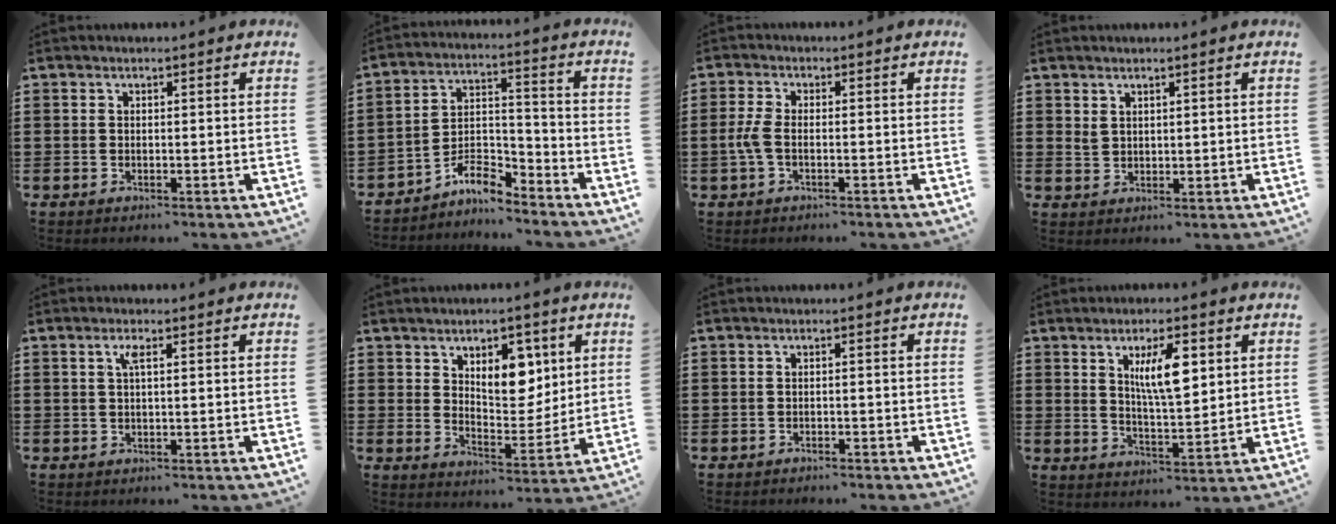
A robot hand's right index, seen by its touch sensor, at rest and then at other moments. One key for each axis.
{"total": 6.6, "fx": -5.9, "fy": 1.6, "fz": 2.4, "tx": -0.054, "ty": 0.005, "tz": -0.116}
{"total": 2.1, "fx": -1.0, "fy": 0.7, "fz": 1.7, "tx": -0.048, "ty": -0.006, "tz": -0.023}
{"total": 1.8, "fx": 1.5, "fy": 0.8, "fz": 0.5, "tx": -0.012, "ty": 0.000, "tz": 0.030}
{"total": 1.8, "fx": 0.5, "fy": 0.3, "fz": 1.7, "tx": -0.035, "ty": 0.005, "tz": 0.007}
{"total": 7.7, "fx": 3.7, "fy": 4.6, "fz": 4.9, "tx": -0.083, "ty": -0.004, "tz": 0.061}
{"total": 1.1, "fx": -1.1, "fy": 0.2, "fz": 0.2, "tx": -0.008, "ty": 0.001, "tz": -0.023}
{"total": 7.7, "fx": 2.6, "fy": 2.4, "fz": 6.8, "tx": -0.122, "ty": 0.002, "tz": 0.040}